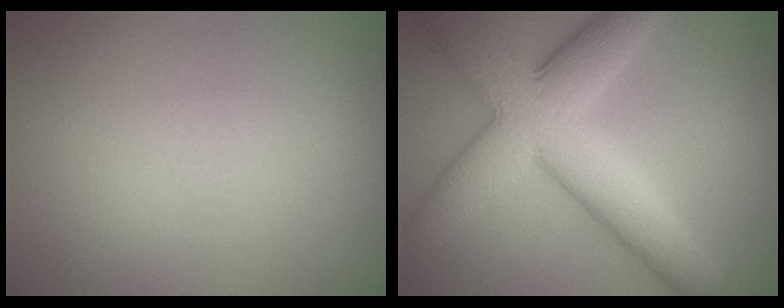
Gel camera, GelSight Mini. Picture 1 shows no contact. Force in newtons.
{"total": 9.2, "press": 9.2, "slide": 0.3}